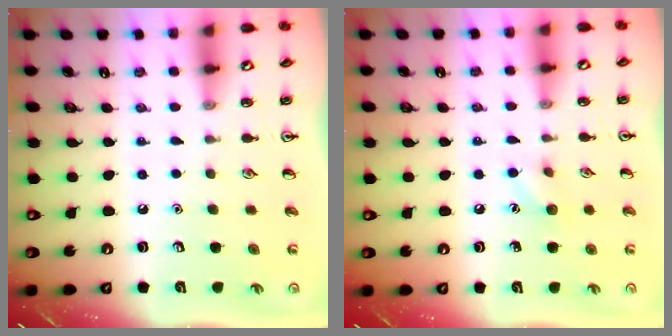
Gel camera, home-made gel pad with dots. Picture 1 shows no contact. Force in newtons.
{"total": 5.9, "press": 5.7, "slide": 1.8}